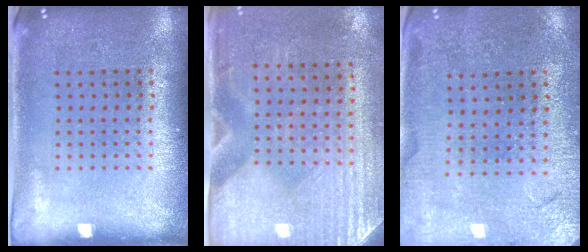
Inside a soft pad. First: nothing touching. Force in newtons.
{"total": 3.0, "press": 2.6, "slide": 1.6}
{"total": 0.7, "press": 0.7, "slide": 0.1}